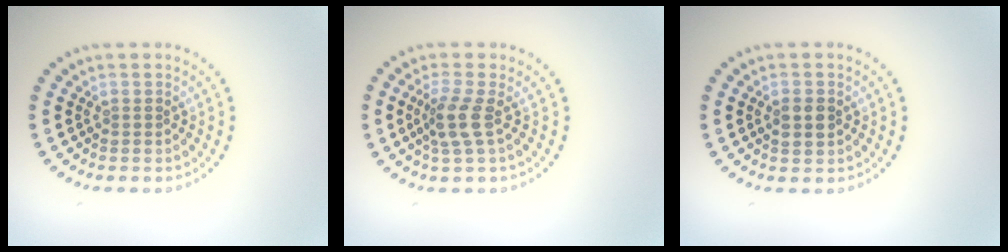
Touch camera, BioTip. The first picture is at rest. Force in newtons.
{"total": 2.5, "press": 1.9, "slide": 1.6}
{"total": 1.7, "press": 1.7, "slide": 0.1}